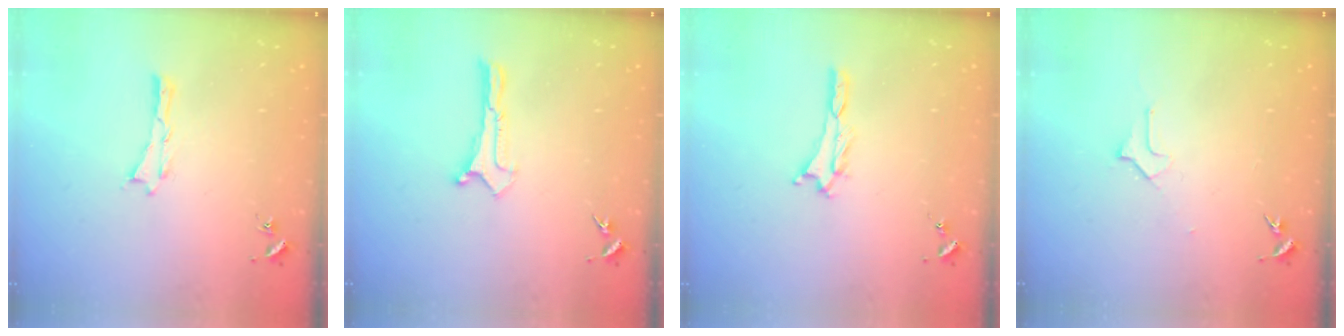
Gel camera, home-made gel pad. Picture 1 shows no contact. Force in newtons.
{"total": 0.0}
{"total": 1.8, "press": 1.8, "slide": 0.1}
{"total": 1.6, "press": 1.6, "slide": 0.1}